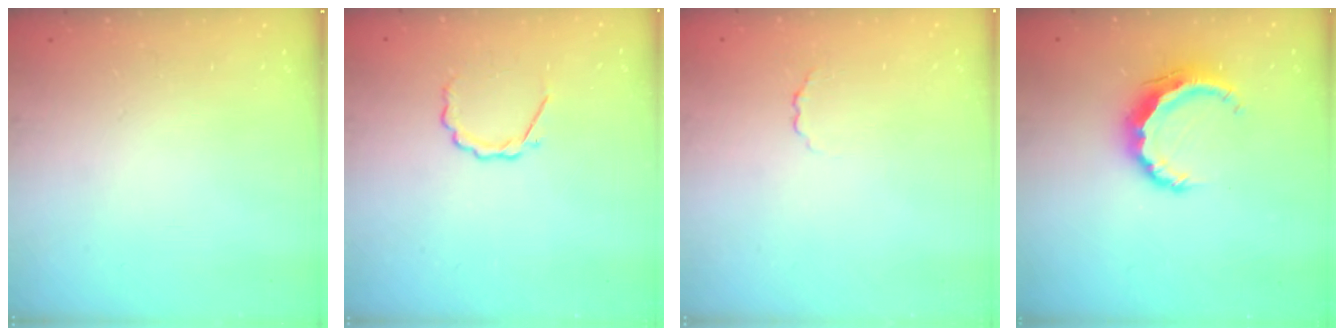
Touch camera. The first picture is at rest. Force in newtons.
{"total": 3.5, "press": 3.3, "slide": 1.3}
{"total": 2.0, "press": 1.9, "slide": 0.4}
{"total": 8.2, "press": 8.1, "slide": 0.7}